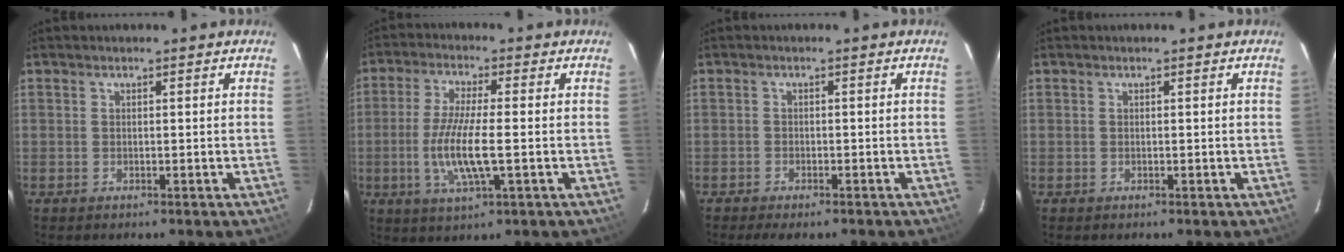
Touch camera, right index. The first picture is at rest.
{"total": 9.9, "force": [-1.9, 1.5, 9.6], "torque": [-0.193, -0.010, -0.039]}
{"total": 4.7, "force": [-4.0, 1.4, 2.2], "torque": [-0.048, -0.014, -0.060]}
{"total": 0.0}